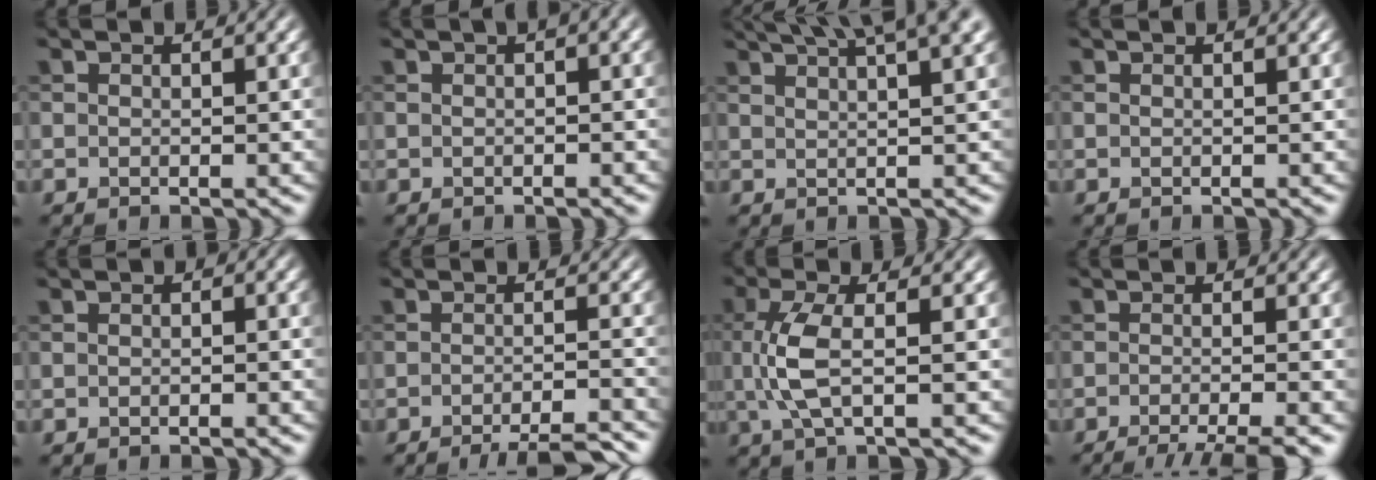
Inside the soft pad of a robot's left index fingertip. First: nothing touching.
{"total": 2.1, "force": [0.8, 0.4, 1.9], "torque": [-0.026, 0.007, 0.004]}
{"total": 9.3, "force": [6.4, 2.6, 6.3], "torque": [-0.053, 0.044, 0.052]}
{"total": 0.8, "force": [0.6, 0.3, 0.5], "torque": [-0.004, 0.004, 0.001]}
{"total": 0.9, "force": [-0.1, 0.4, 0.8], "torque": [-0.011, 0.001, -0.003]}
{"total": 5.9, "force": [-4.5, 0.9, 3.7], "torque": [-0.049, -0.007, -0.064]}
{"total": 4.1, "force": [0.1, 1.3, 3.9], "torque": [-0.097, -0.002, 0.002]}
{"total": 5.8, "force": [-3.6, 1.2, 4.4], "torque": [-0.047, -0.006, -0.059]}